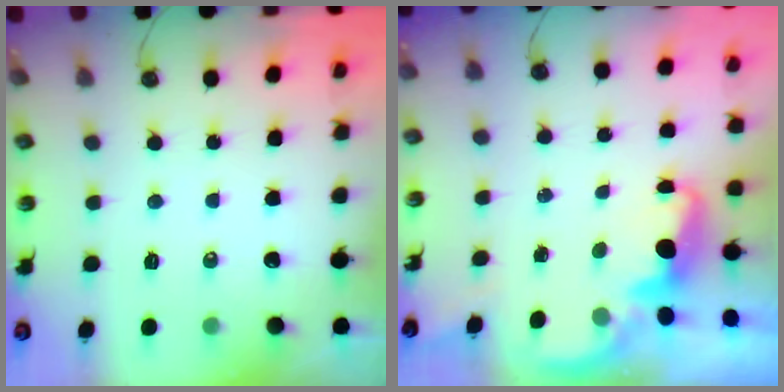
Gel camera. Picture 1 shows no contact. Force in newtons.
{"total": 1.9, "press": 1.8, "slide": 0.7}